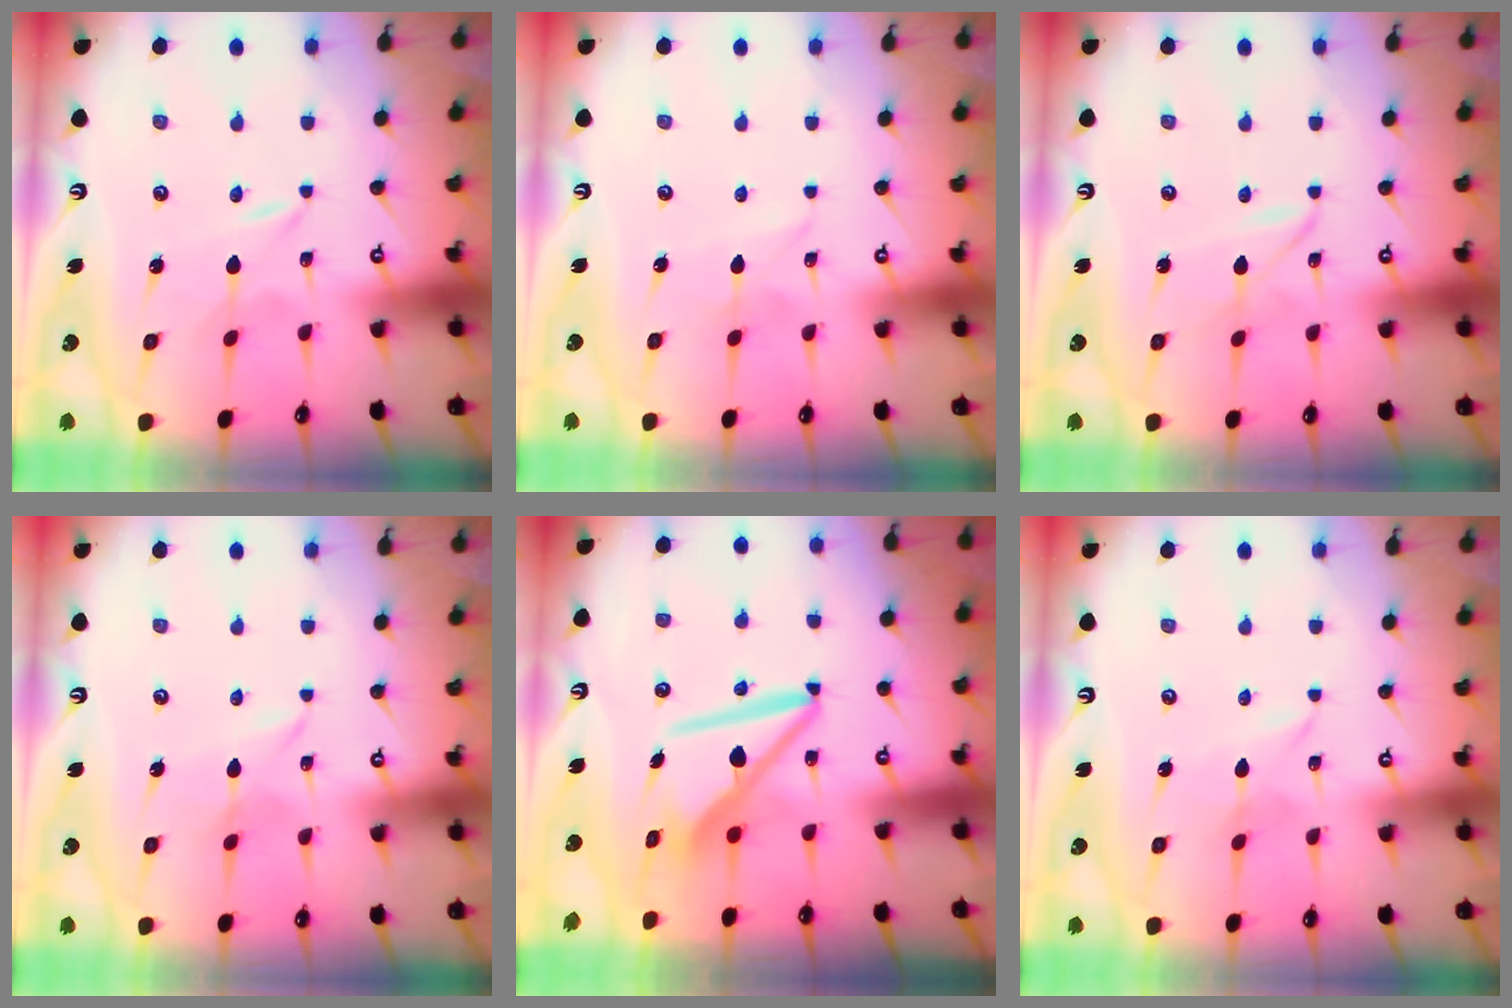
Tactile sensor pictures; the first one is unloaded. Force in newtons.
{"total": 2.3, "press": 2.3, "slide": 0.2}
{"total": 1.8, "press": 1.8, "slide": 0.2}
{"total": 2.3, "press": 2.3, "slide": 0.2}
{"total": 9.7, "press": 9.7, "slide": 1.1}
{"total": 1.6, "press": 1.5, "slide": 0.2}